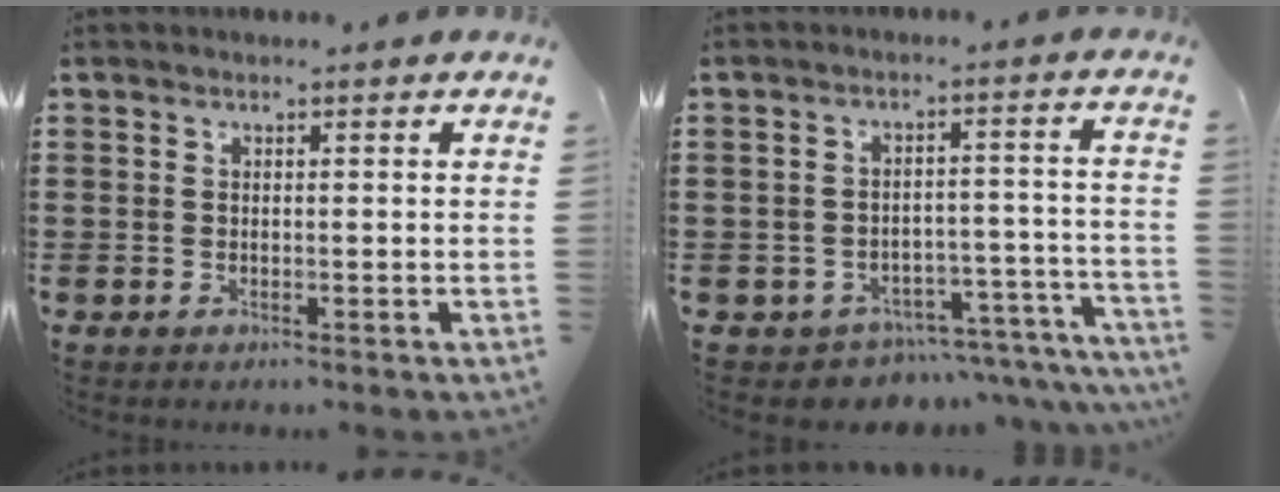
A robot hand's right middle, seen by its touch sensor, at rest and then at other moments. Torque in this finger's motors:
{"motor_torque": [1.16, -0.98, 0.12, 0.01]}